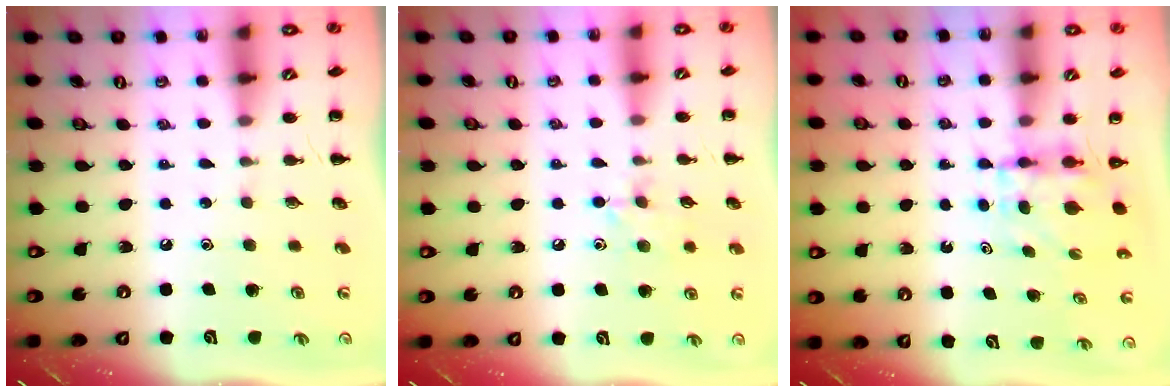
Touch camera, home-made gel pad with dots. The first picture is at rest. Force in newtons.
{"total": 7.5, "press": 7.2, "slide": 2.0}
{"total": 4.0, "press": 3.9, "slide": 0.3}